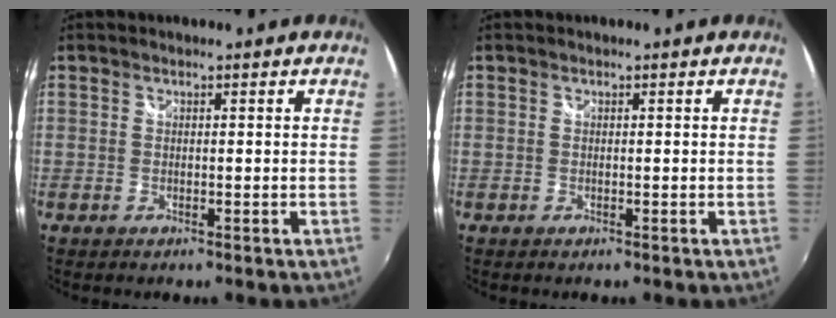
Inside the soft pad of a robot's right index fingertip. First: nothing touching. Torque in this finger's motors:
{"motor_torque": [0.00, 0.00, 0.00, 0.00]}